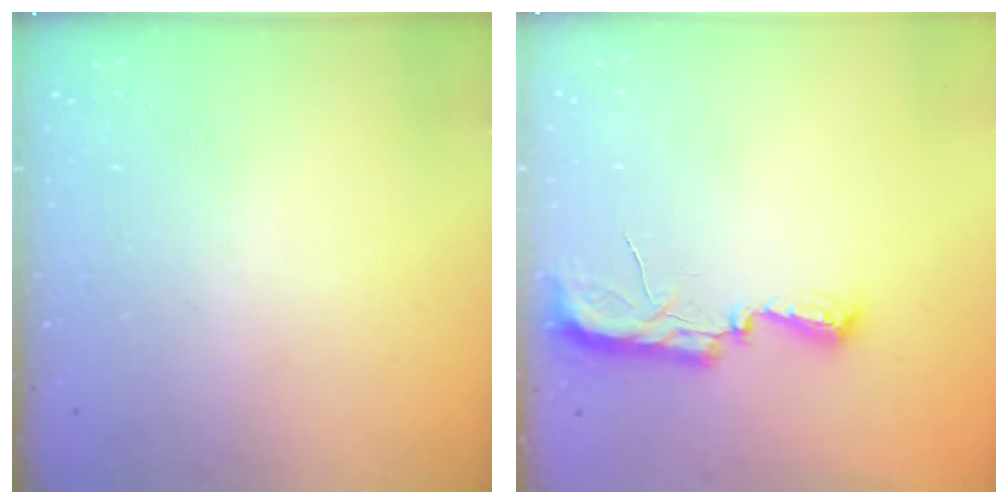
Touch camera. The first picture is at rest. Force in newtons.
{"total": 7.4, "press": 7.4, "slide": 0.7}